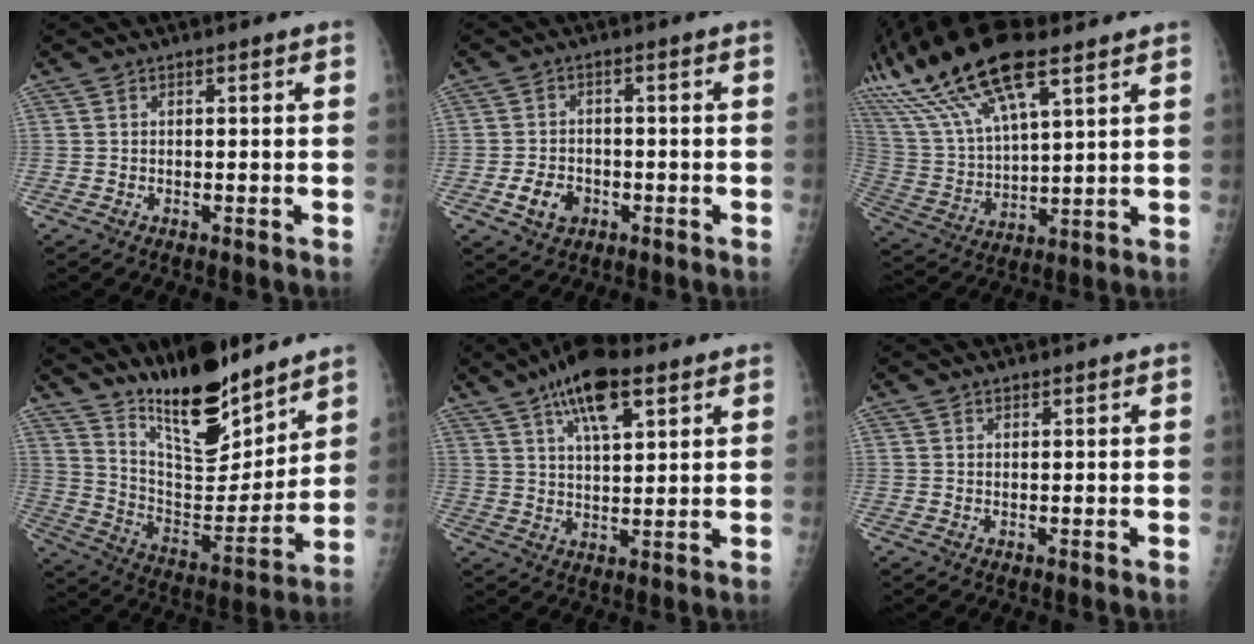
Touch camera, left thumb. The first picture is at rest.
{"total": 5.0, "force": [-1.8, 3.9, 2.5], "torque": [-0.033, 0.009, -0.026]}
{"total": 23.1, "force": [14.0, 8.1, 16.5], "torque": [-0.342, -0.013, 0.267]}
{"total": 18.9, "force": [14.8, 6.1, 9.9], "torque": [-0.116, -0.111, 0.257]}
{"total": 11.8, "force": [6.8, 4.5, 8.5], "torque": [-0.124, -0.021, 0.113]}
{"total": 1.0, "force": [0.8, 0.5, 0.2], "torque": [0.007, -0.005, 0.009]}